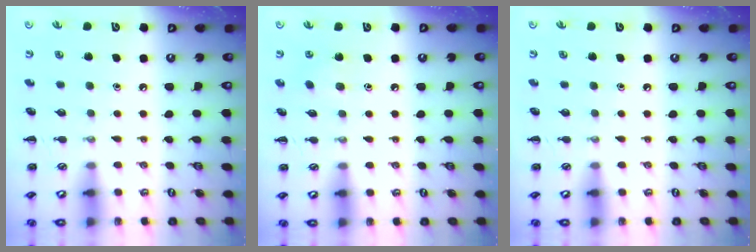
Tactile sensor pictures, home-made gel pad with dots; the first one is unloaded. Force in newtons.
{"total": 6.8, "press": 6.7, "slide": 0.9}
{"total": 0.0}